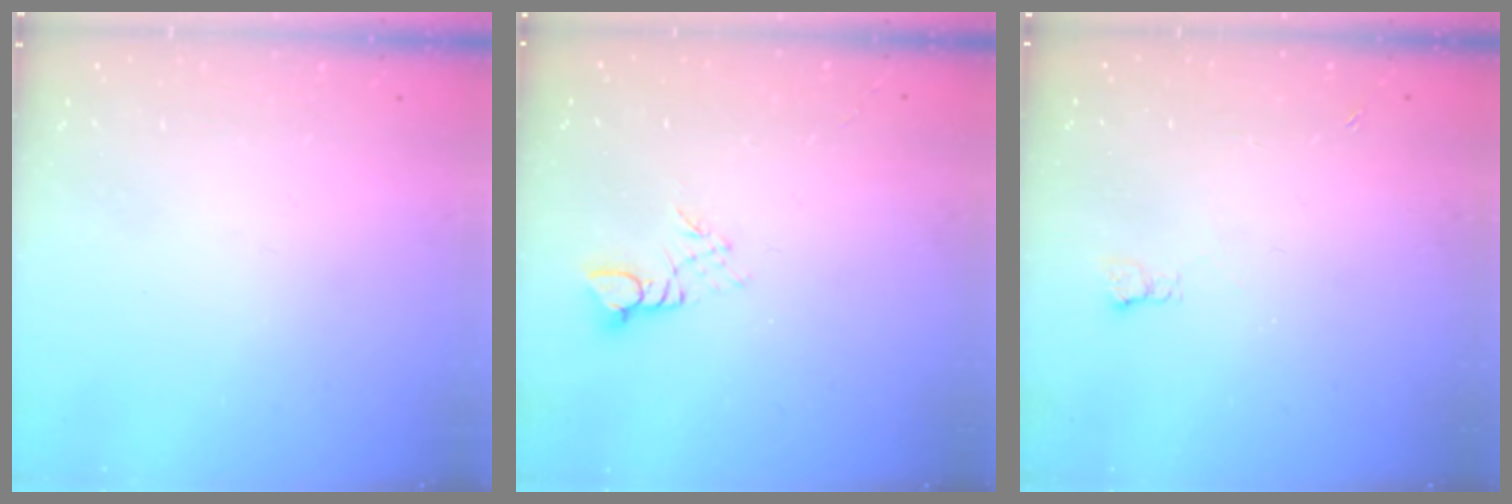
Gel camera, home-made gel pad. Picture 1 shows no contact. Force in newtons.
{"total": 2.3, "press": 2.3, "slide": 0.2}
{"total": 2.9, "press": 2.9, "slide": 0.5}